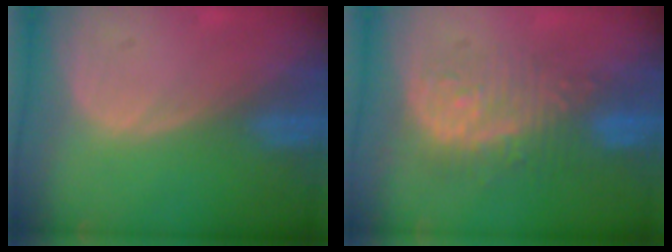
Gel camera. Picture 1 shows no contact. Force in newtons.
{"total": 9.1, "press": 8.9, "slide": 2.1}